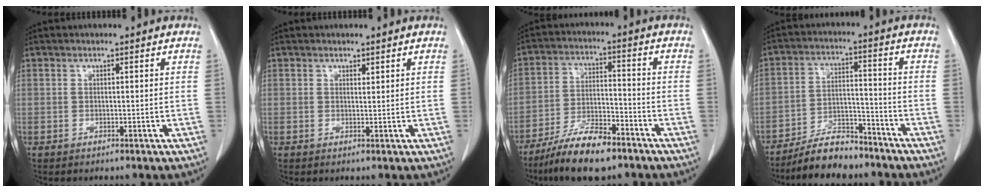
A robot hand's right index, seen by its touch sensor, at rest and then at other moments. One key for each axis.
{"total": 0.6, "fx": 0.5, "fy": 0.2, "fz": 0.2, "tx": -0.005, "ty": -0.006, "tz": 0.008}
{"total": 10.9, "fx": -8.0, "fy": 2.8, "fz": 6.8, "tx": -0.128, "ty": -0.012, "tz": -0.143}
{"total": 8.5, "fx": -7.5, "fy": 2.7, "fz": 3.2, "tx": -0.058, "ty": 0.004, "tz": -0.133}